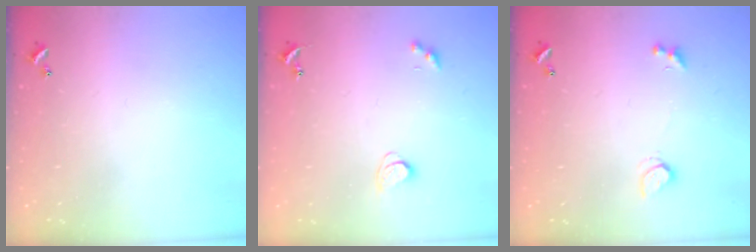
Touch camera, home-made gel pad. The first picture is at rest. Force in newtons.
{"total": 2.1, "press": 2.1, "slide": 0.4}
{"total": 1.8, "press": 1.8, "slide": 0.5}